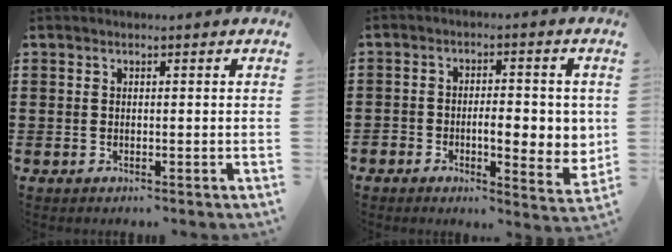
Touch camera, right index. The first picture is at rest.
{"total": 6.6, "force": [-1.1, 3.0, 5.8], "torque": [-0.081, -0.001, -0.025]}